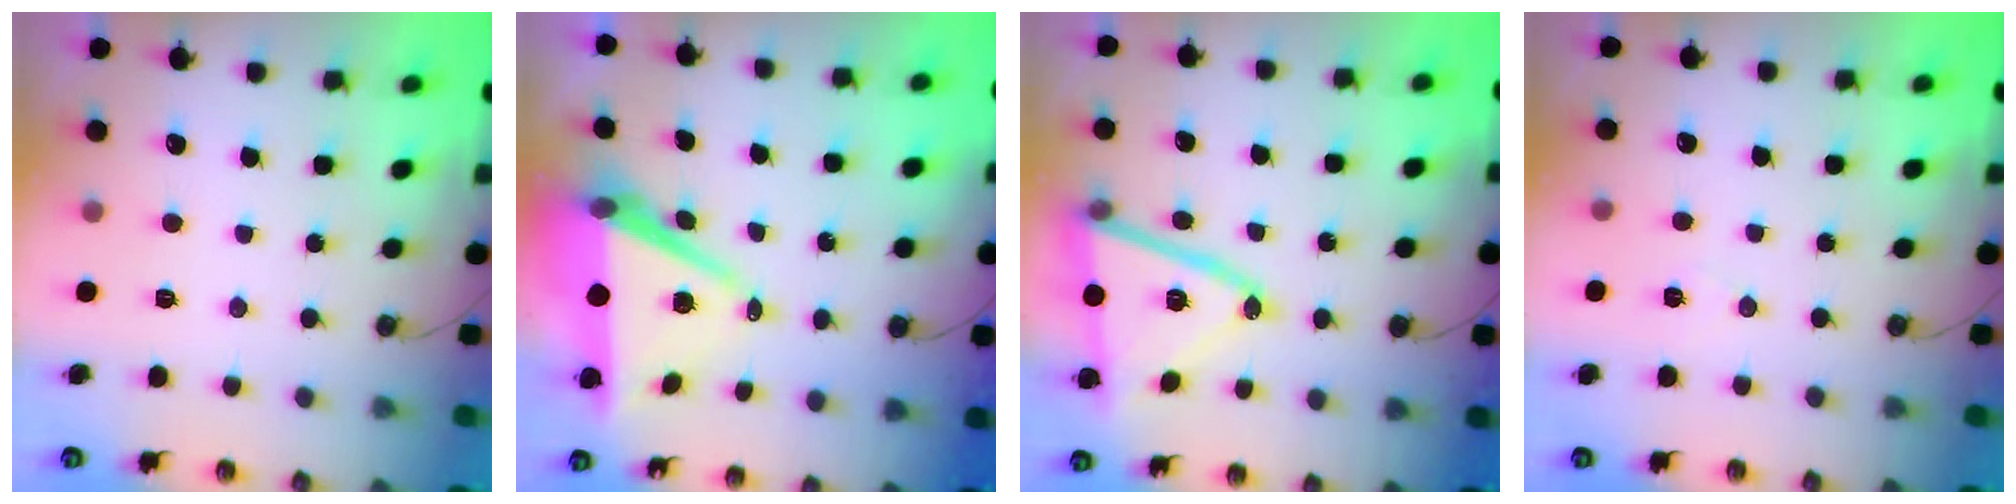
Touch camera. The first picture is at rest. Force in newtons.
{"total": 9.3, "press": 8.2, "slide": 4.3}
{"total": 17.0, "press": 17.0, "slide": 1.3}
{"total": 5.2, "press": 2.8, "slide": 4.3}